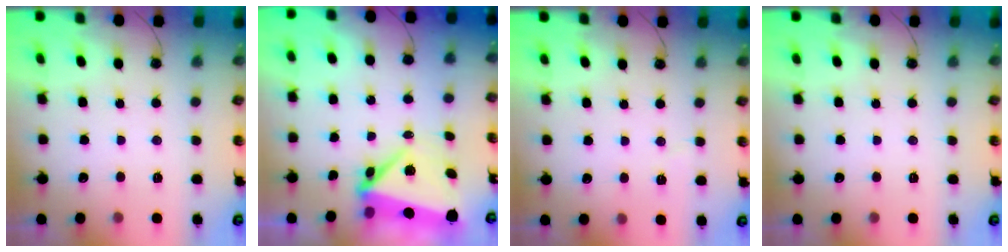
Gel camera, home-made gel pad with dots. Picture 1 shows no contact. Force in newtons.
{"total": 5.7, "press": 5.5, "slide": 1.7}
{"total": 2.3, "press": 1.7, "slide": 1.6}
{"total": 0.0}